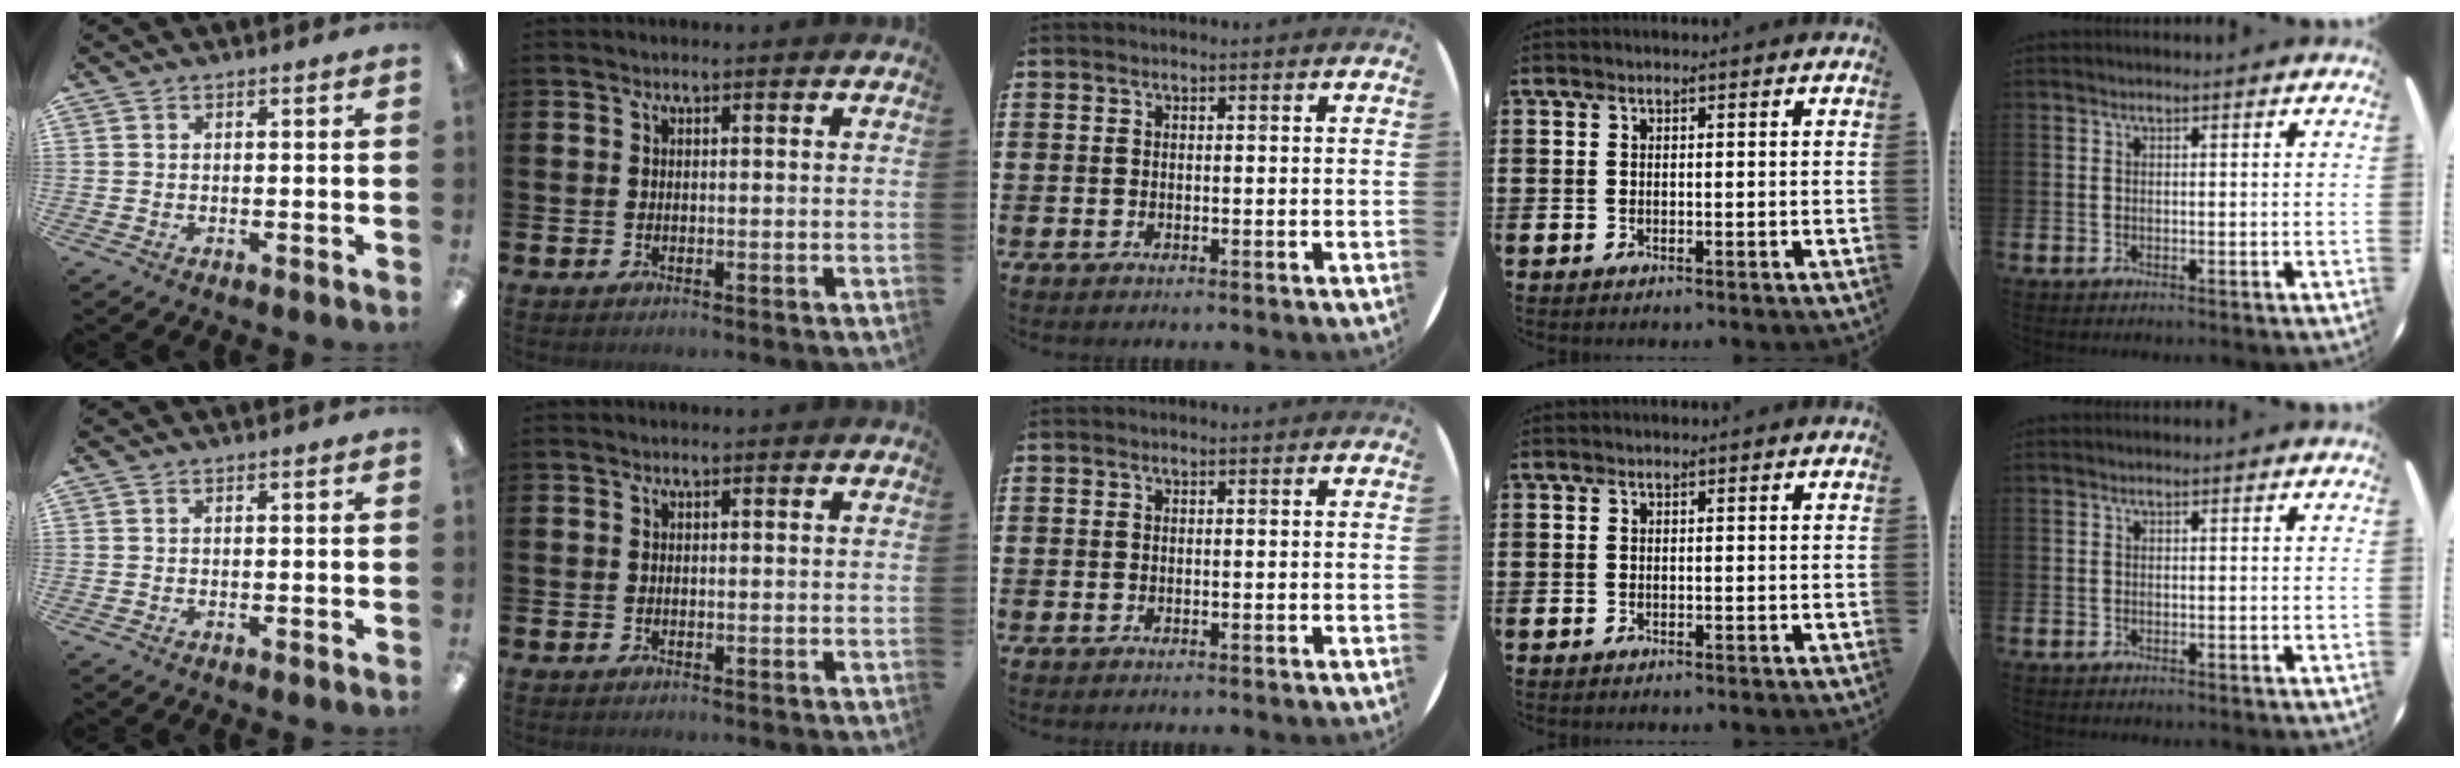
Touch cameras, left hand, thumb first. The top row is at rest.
{}